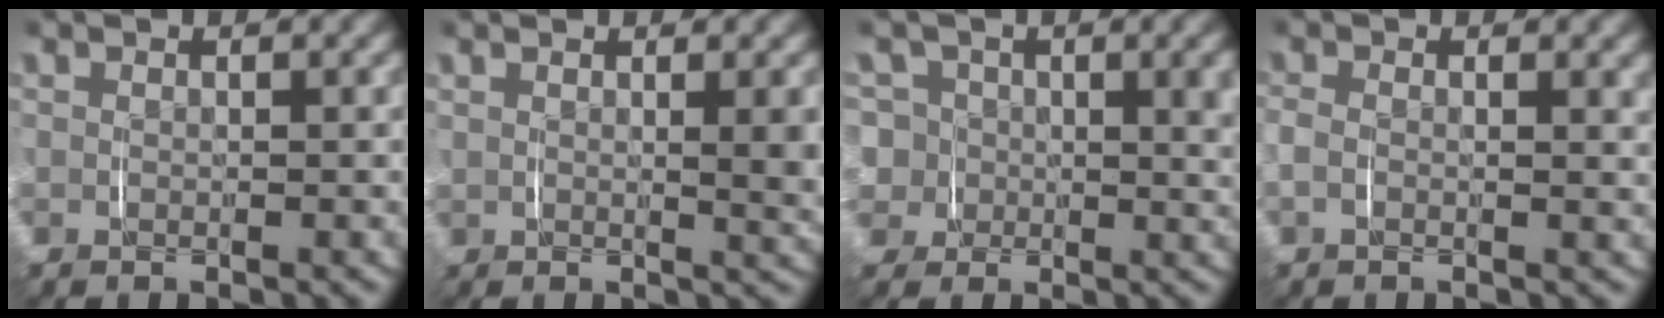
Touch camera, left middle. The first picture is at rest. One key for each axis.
{"total": 2.6, "fx": 0.9, "fy": 0.7, "fz": 2.3, "tx": -0.027, "ty": -0.002, "tz": 0.014}
{"total": 8.1, "fx": -0.4, "fy": 7.6, "fz": 2.9, "tx": -0.084, "ty": -0.029, "tz": -0.010}
{"total": 2.2, "fx": 0.1, "fy": 1.3, "fz": 1.8, "tx": -0.048, "ty": -0.005, "tz": 0.001}